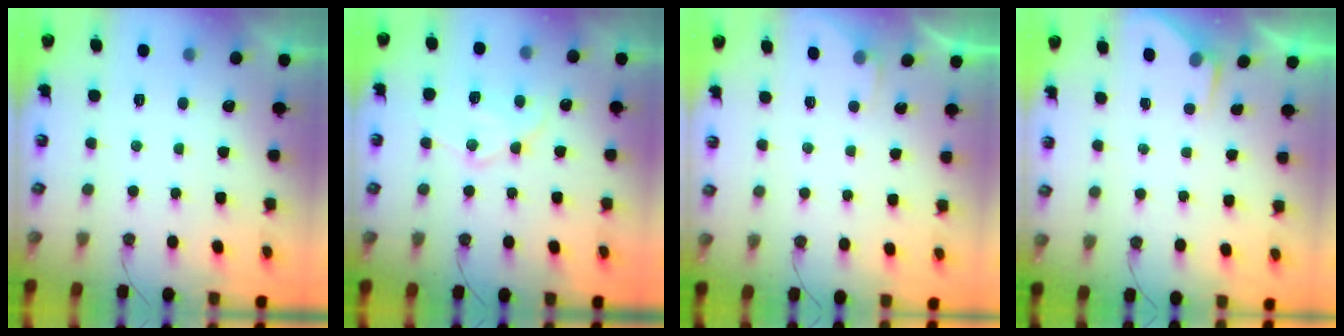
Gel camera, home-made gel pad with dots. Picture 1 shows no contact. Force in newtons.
{"total": 13.1, "press": 13.1, "slide": 1.2}
{"total": 2.9, "press": 2.8, "slide": 0.4}
{"total": 3.4, "press": 3.3, "slide": 0.5}